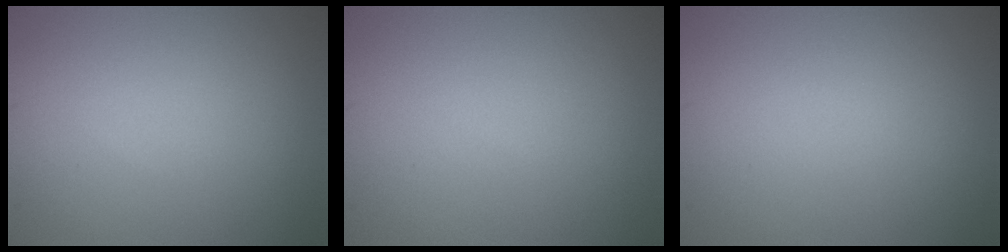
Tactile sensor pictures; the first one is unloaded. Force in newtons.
{"total": 0.0}
{"total": 0.0}